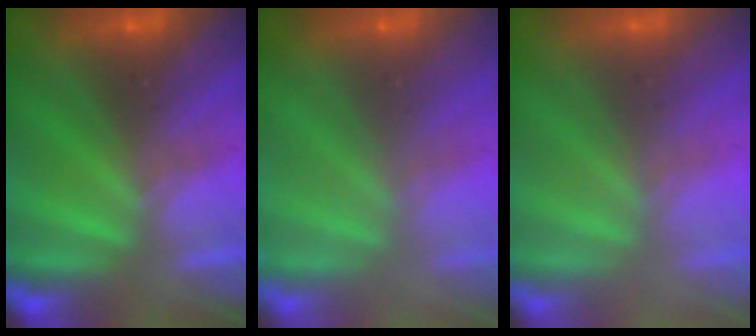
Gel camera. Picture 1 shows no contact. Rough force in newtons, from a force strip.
{"total": 9.2}
{"total": 2.5}